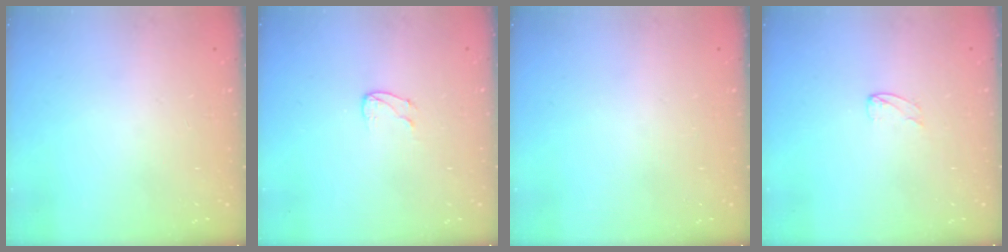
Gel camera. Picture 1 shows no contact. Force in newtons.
{"total": 4.4, "press": 4.3, "slide": 0.5}
{"total": 0.0}
{"total": 2.0, "press": 2.0, "slide": 0.2}